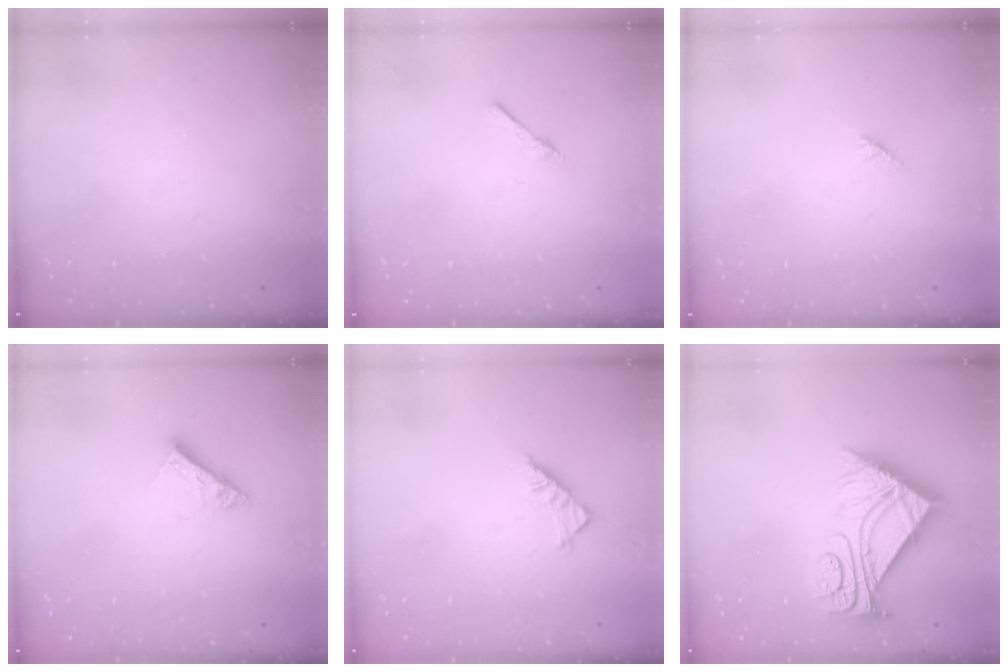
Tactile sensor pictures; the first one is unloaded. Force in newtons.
{"total": 2.4, "press": 2.4, "slide": 0.3}
{"total": 2.7, "press": 2.7, "slide": 0.2}
{"total": 5.2, "press": 5.2, "slide": 0.1}
{"total": 4.7, "press": 4.7, "slide": 0.9}
{"total": 11.2, "press": 11.2, "slide": 1.0}